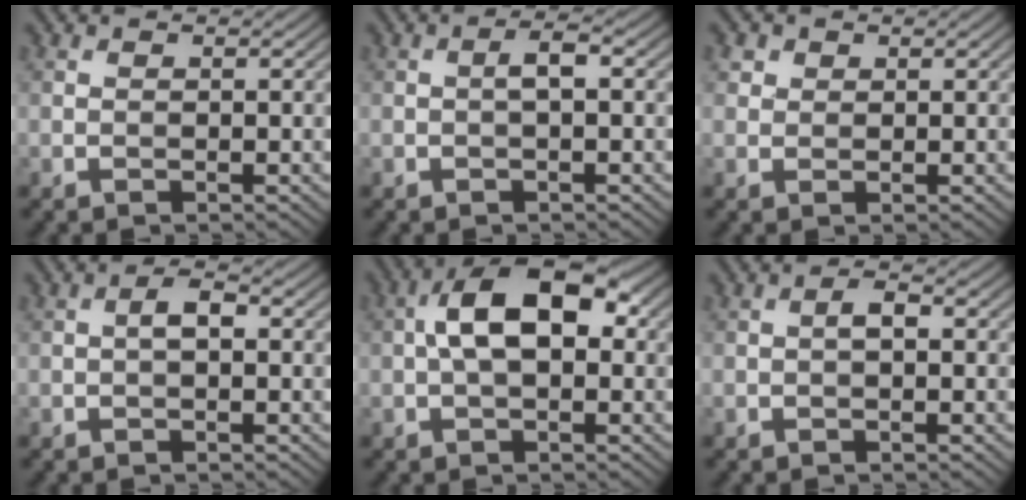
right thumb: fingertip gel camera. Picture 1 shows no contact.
{"total": 1.9, "force": [-0.1, 0.4, 1.9], "torque": [-0.033, 0.009, -0.006]}
{"total": 1.9, "force": [1.0, 1.5, 0.5], "torque": [-0.013, -0.006, 0.019]}
{"total": 2.0, "force": [-0.2, 0.8, 1.8], "torque": [-0.033, 0.009, -0.008]}
{"total": 9.0, "force": [0.8, 4.7, 7.7], "torque": [-0.137, 0.021, 0.001]}
{"total": 1.5, "force": [-0.2, 0.5, 1.3], "torque": [-0.024, 0.007, -0.006]}